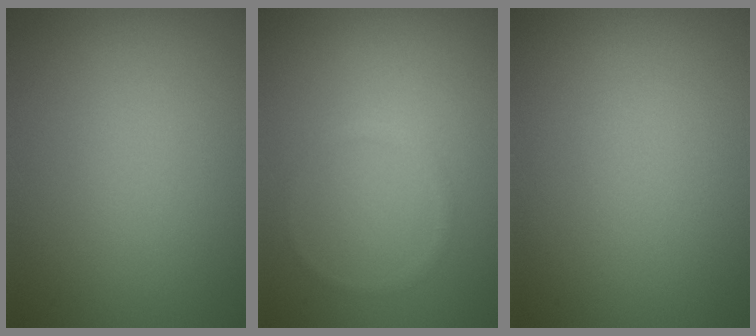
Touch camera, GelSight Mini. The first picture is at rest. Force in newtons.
{"total": 0.6, "press": 0.6, "slide": 0.1}
{"total": 0.0}